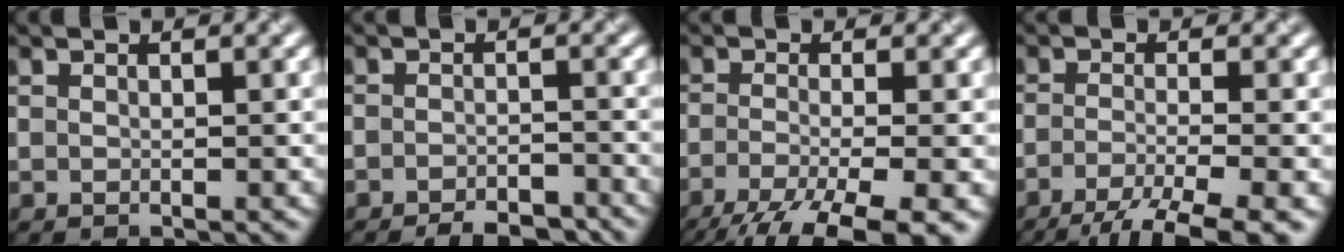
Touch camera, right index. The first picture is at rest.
{"total": 4.0, "force": [-3.5, 1.0, 1.7], "torque": [-0.021, -0.003, -0.053]}
{"total": 9.5, "force": [-5.9, 2.5, 7.1], "torque": [-0.119, -0.027, -0.098]}
{"total": 6.8, "force": [-4.3, 1.4, 5.1], "torque": [-0.076, -0.009, -0.080]}